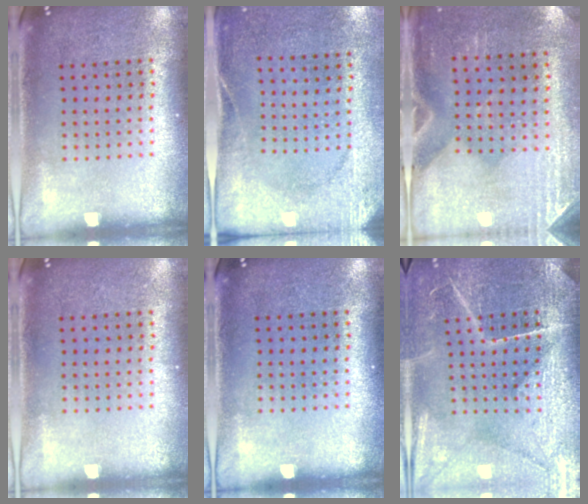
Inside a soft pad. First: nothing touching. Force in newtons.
{"total": 2.6, "press": 2.1, "slide": 1.6}
{"total": 2.9, "press": 2.5, "slide": 1.4}
{"total": 0.0}
{"total": 0.0}
{"total": 4.0, "press": 3.8, "slide": 1.3}